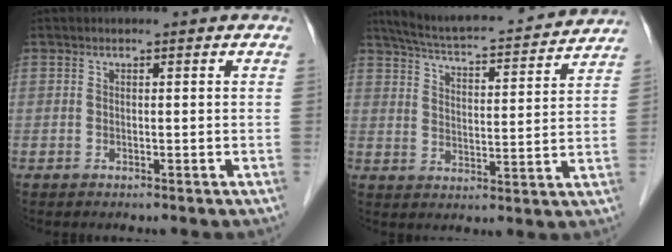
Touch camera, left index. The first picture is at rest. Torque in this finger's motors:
{"motor_torque": [0.44, -0.62, 0.07, 0.02]}